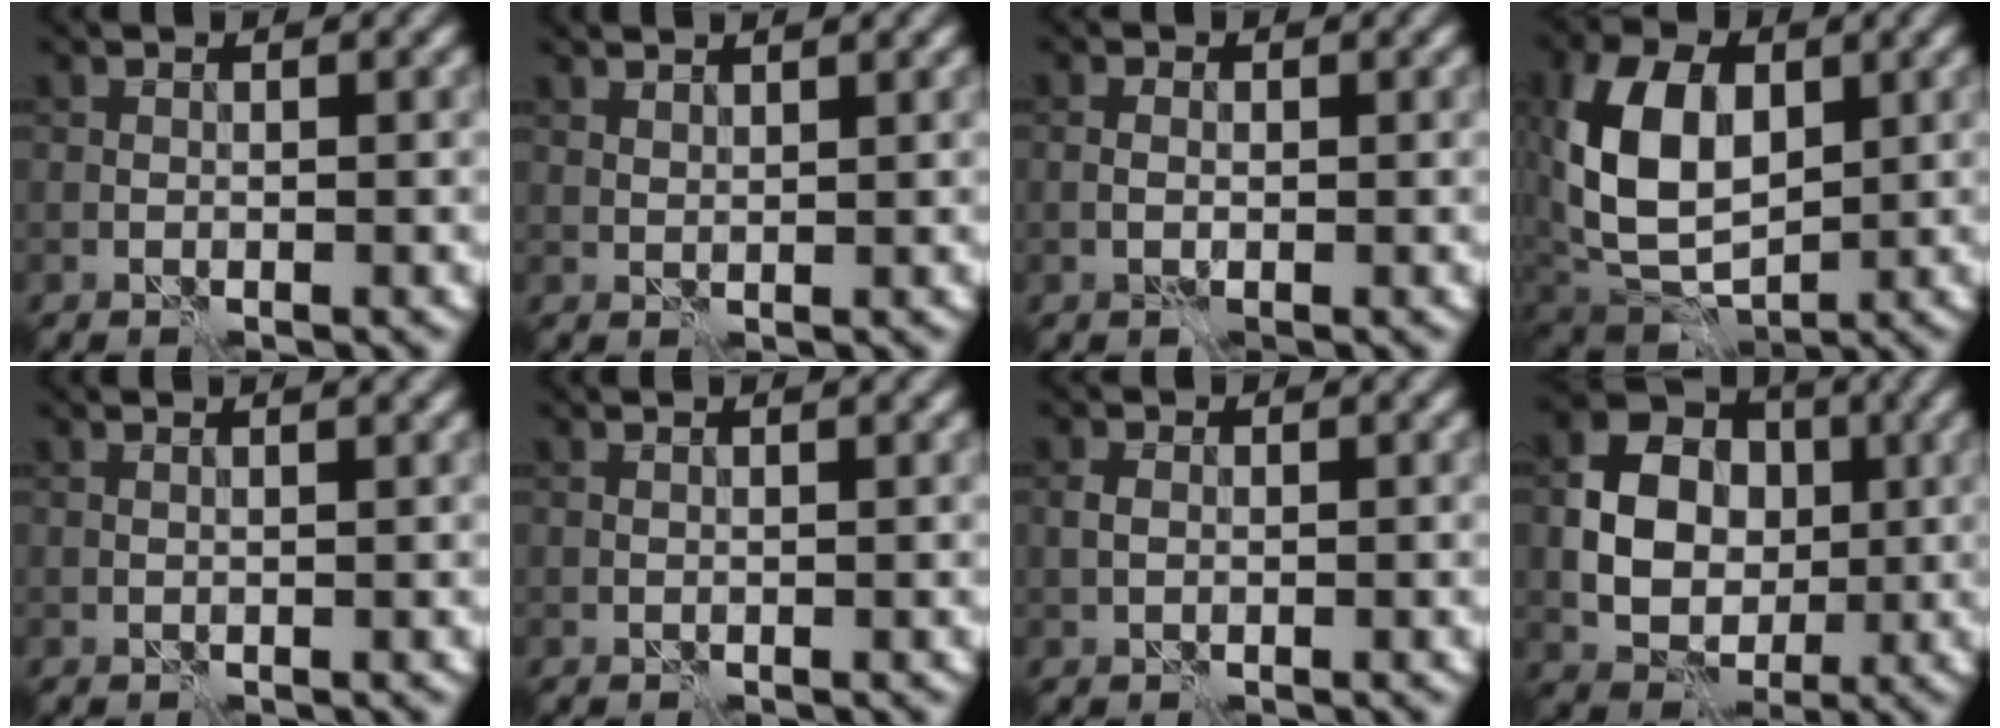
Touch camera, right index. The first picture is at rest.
{"total": 1.6, "force": [1.4, 0.3, 0.7], "torque": [-0.011, 0.001, 0.018]}
{"total": 1.5, "force": [-0.3, 0.9, 1.1], "torque": [-0.022, 0.002, -0.005]}
{"total": 9.8, "force": [1.5, 6.5, 7.2], "torque": [-0.158, 0.001, 0.022]}
{"total": 2.4, "force": [1.5, 1.0, 1.7], "torque": [-0.005, 0.010, -0.006]}
{"total": 1.2, "force": [0.8, 0.3, 0.8], "torque": [-0.009, -0.003, 0.003]}
{"total": 1.0, "force": [0.1, 0.8, 0.7], "torque": [-0.015, 0.003, 0.000]}
{"total": 7.6, "force": [0.0, 6.1, 4.4], "torque": [-0.079, 0.001, -0.005]}